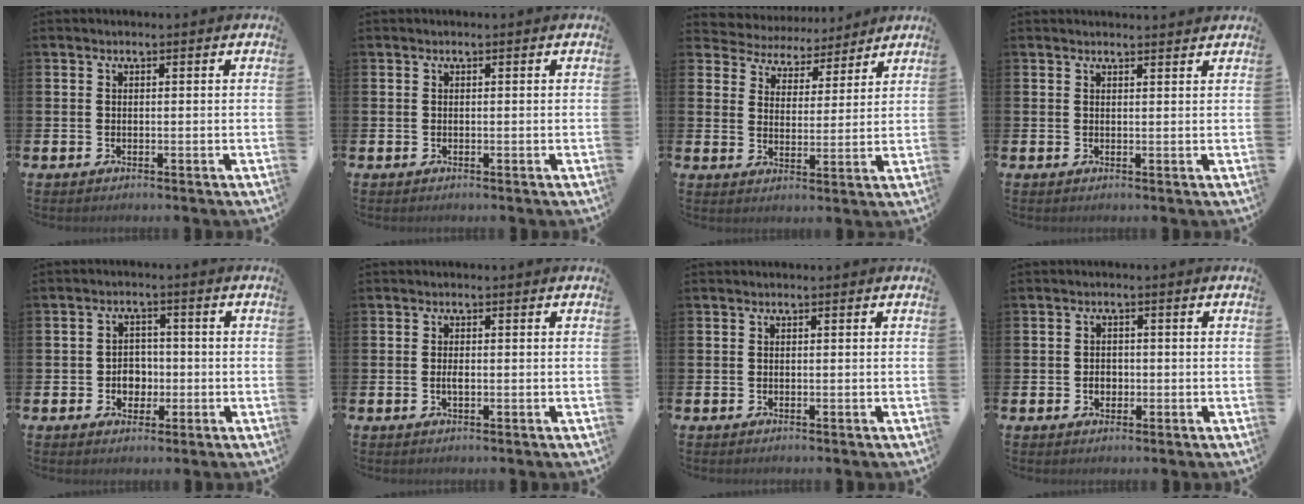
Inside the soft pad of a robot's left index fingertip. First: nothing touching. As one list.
[{"total": 0.0}, {"total": 5.0, "force": [4.5, 2.0, -0.6], "torque": [-0.018, -0.038, 0.078]}, {"total": 1.1, "force": [1.1, 0.0, 0.0], "torque": [0.008, -0.008, 0.019]}, {"total": 3.4, "force": [-0.8, 3.0, 1.5], "torque": [-0.025, 0.002, -0.022]}, {"total": 1.3, "force": [-0.2, 0.5, 1.2], "torque": [-0.018, 0.000, -0.005]}, {"total": 0.0}, {"total": 2.0, "force": [-0.4, 1.6, 1.1], "torque": [-0.010, 0.001, -0.012]}]